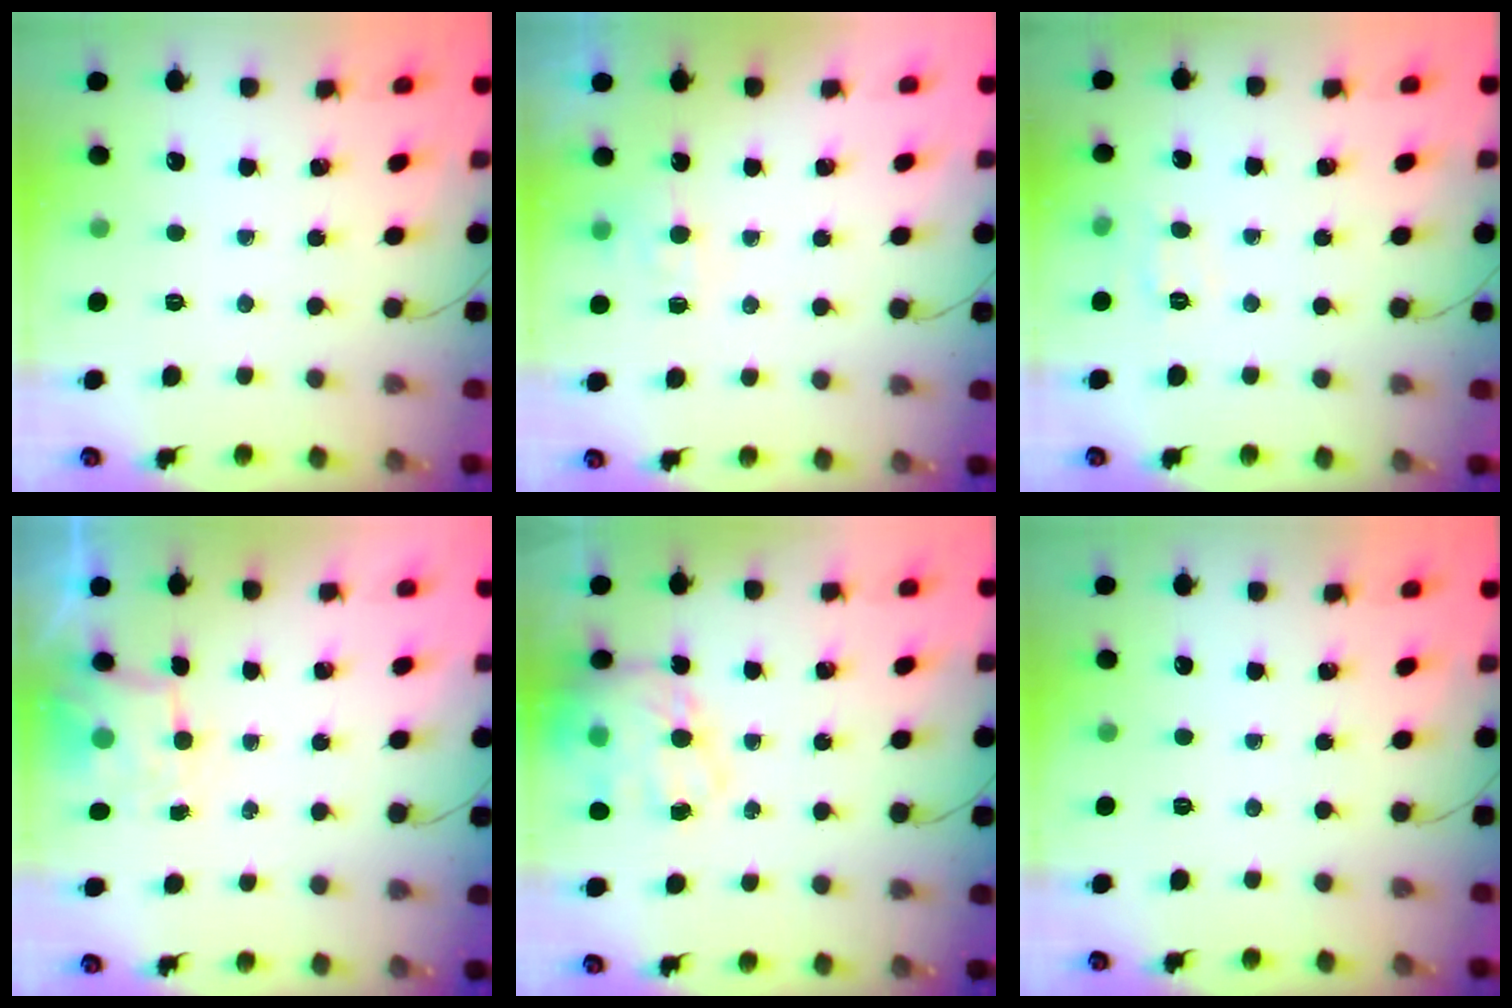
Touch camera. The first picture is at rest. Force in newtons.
{"total": 3.1, "press": 2.6, "slide": 1.7}
{"total": 6.9, "press": 6.8, "slide": 1.4}
{"total": 4.4, "press": 4.4, "slide": 0.7}
{"total": 18.1, "press": 17.6, "slide": 4.0}
{"total": 0.0}